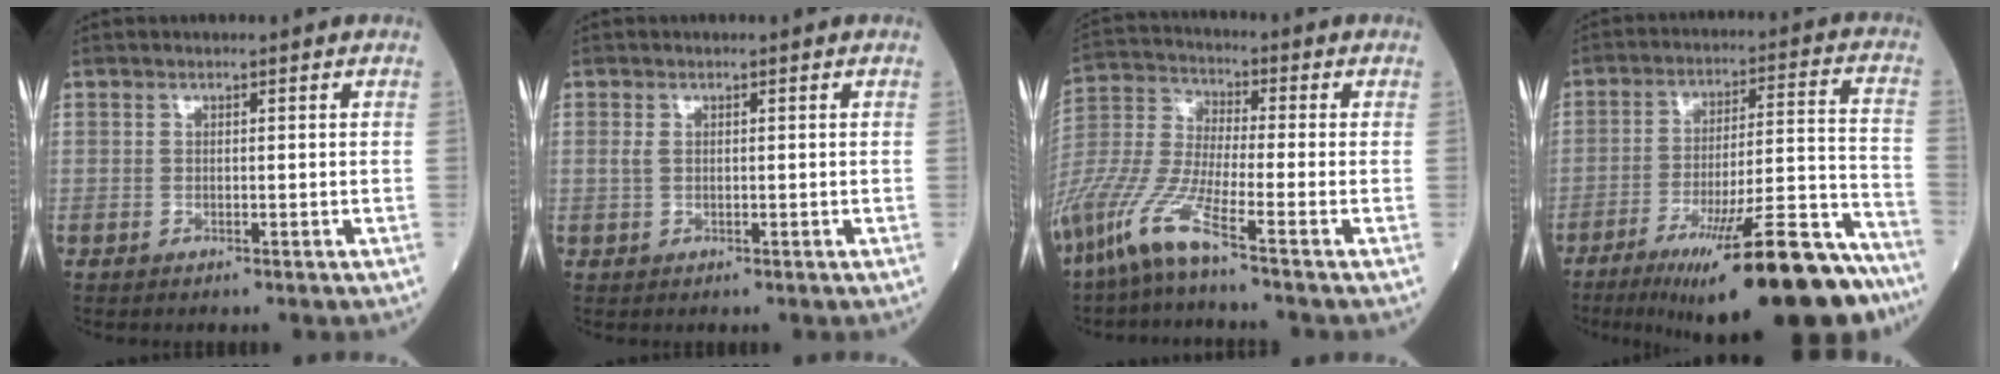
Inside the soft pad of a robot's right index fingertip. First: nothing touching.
{"total": 0.9, "force": [0.2, 0.6, 0.7], "torque": [-0.021, 0.005, 0.004]}
{"total": 13.3, "force": [-8.8, 0.1, 10.0], "torque": [-0.227, -0.026, -0.180]}
{"total": 23.7, "force": [-17.6, 1.9, 15.8], "torque": [-0.168, 0.008, -0.273]}